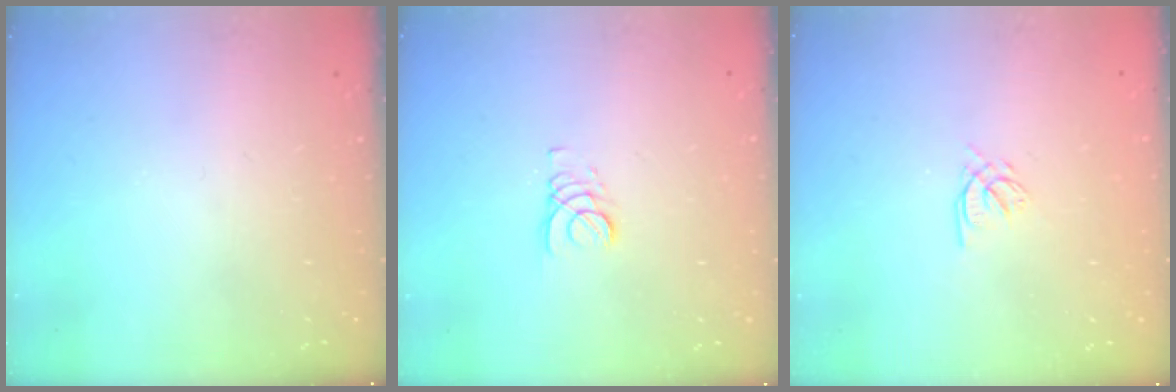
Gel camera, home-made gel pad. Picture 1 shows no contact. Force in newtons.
{"total": 2.7, "press": 2.7, "slide": 0.3}
{"total": 2.4, "press": 2.4, "slide": 0.3}